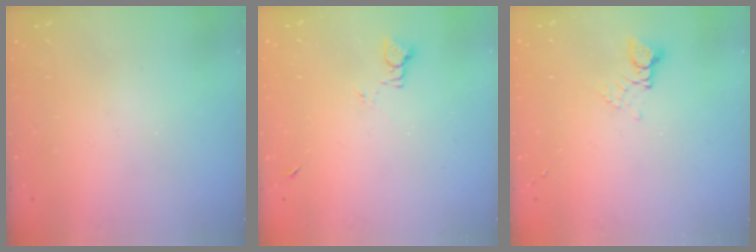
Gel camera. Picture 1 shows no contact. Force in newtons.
{"total": 2.4, "press": 2.4, "slide": 0.3}
{"total": 2.9, "press": 2.9, "slide": 0.4}